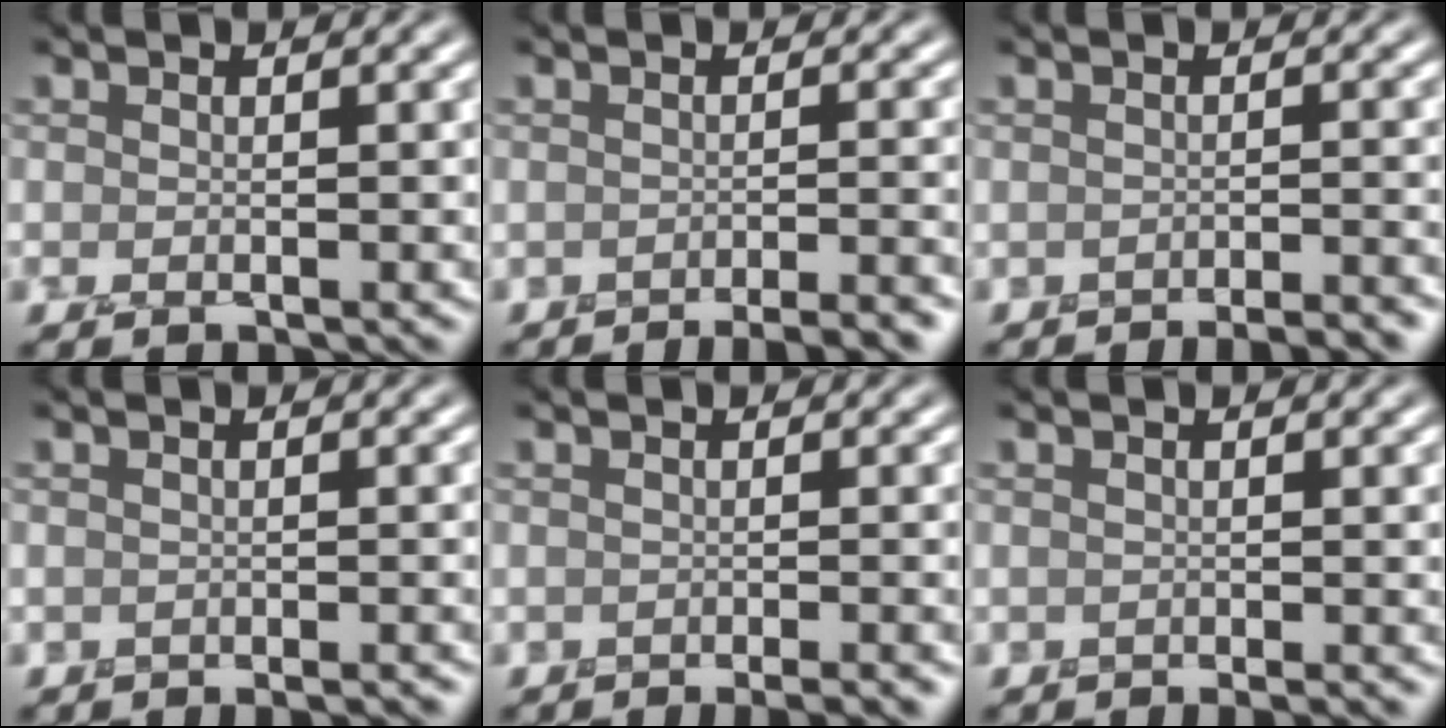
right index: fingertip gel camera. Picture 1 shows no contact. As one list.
[{"total": 3.9, "force": [-3.2, 0.9, 2.1], "torque": [0.005, 0.005, -0.031]}, {"total": 3.3, "force": [-3.0, 0.5, 1.2], "torque": [0.014, 0.012, -0.033]}, {"total": 0.9, "force": [-0.8, 0.2, 0.2], "torque": [0.019, 0.009, -0.001]}, {"total": 1.9, "force": [-1.1, 0.6, 1.4], "torque": [0.021, 0.012, -0.017]}, {"total": 0.0}]